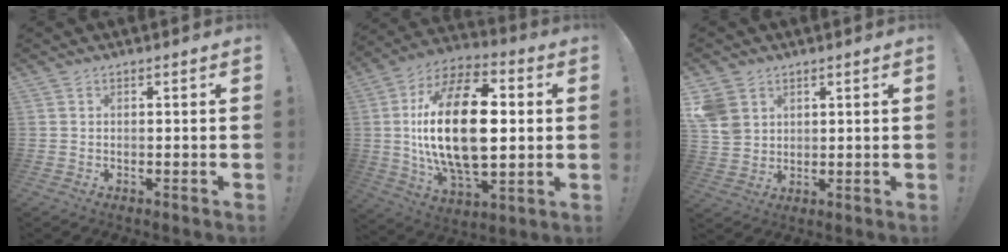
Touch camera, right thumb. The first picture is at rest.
{"total": 27.2, "force": [1.3, 14.3, 23.1], "torque": [-0.436, -0.003, 0.020]}
{"total": 7.0, "force": [3.3, 5.7, 2.3], "torque": [-0.045, -0.014, 0.071]}